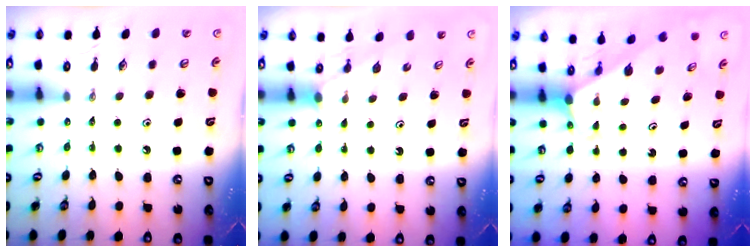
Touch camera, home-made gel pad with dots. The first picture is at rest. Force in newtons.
{"total": 2.0, "press": 2.0, "slide": 0.2}
{"total": 2.9, "press": 2.9, "slide": 0.0}